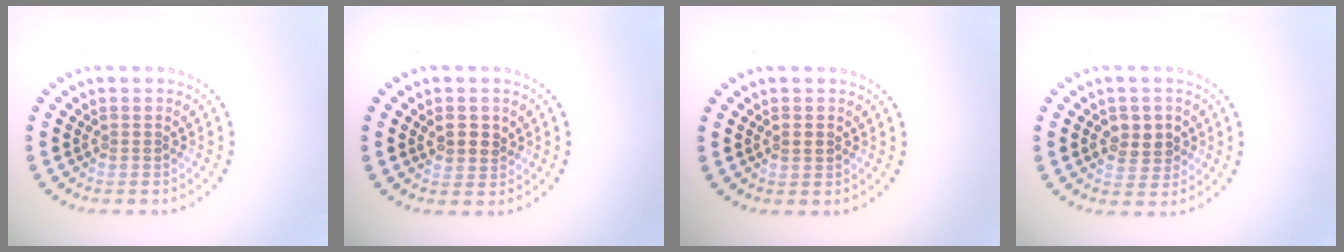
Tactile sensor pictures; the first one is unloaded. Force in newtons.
{"total": 2.0, "press": 1.9, "slide": 0.6}
{"total": 1.2, "press": 1.2, "slide": 0.2}
{"total": 2.8, "press": 2.8, "slide": 0.4}